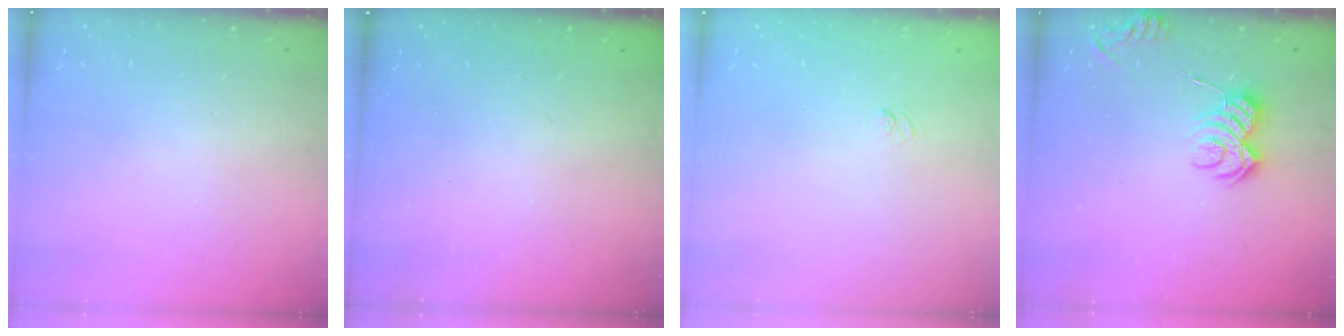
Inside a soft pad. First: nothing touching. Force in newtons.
{"total": 2.3, "press": 2.2, "slide": 0.8}
{"total": 5.0, "press": 4.9, "slide": 1.1}
{"total": 7.2, "press": 7.2, "slide": 0.6}